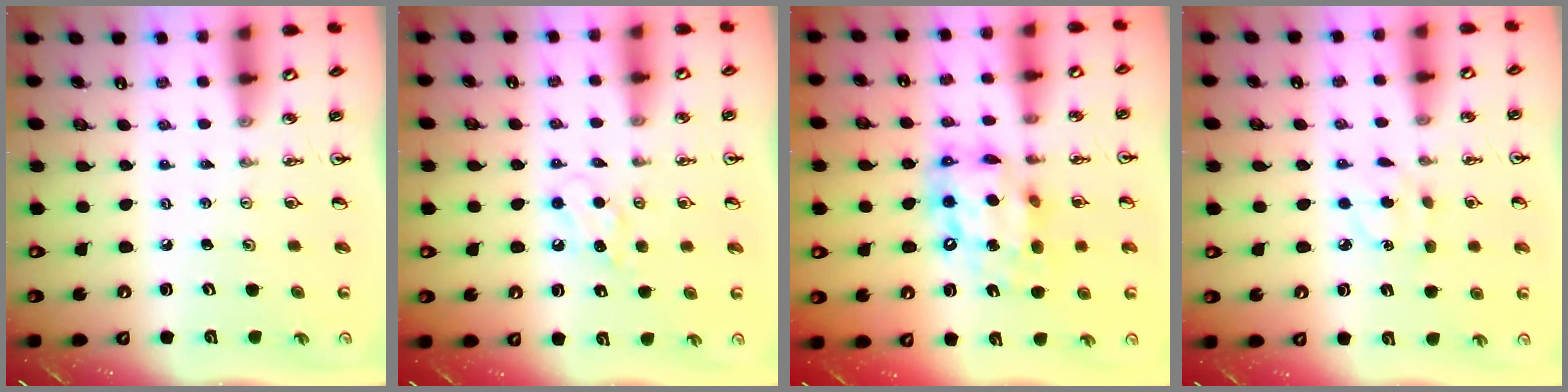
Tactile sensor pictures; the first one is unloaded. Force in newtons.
{"total": 6.7, "press": 6.7, "slide": 0.9}
{"total": 14.0, "press": 14.0, "slide": 1.4}
{"total": 4.6, "press": 4.6, "slide": 0.5}